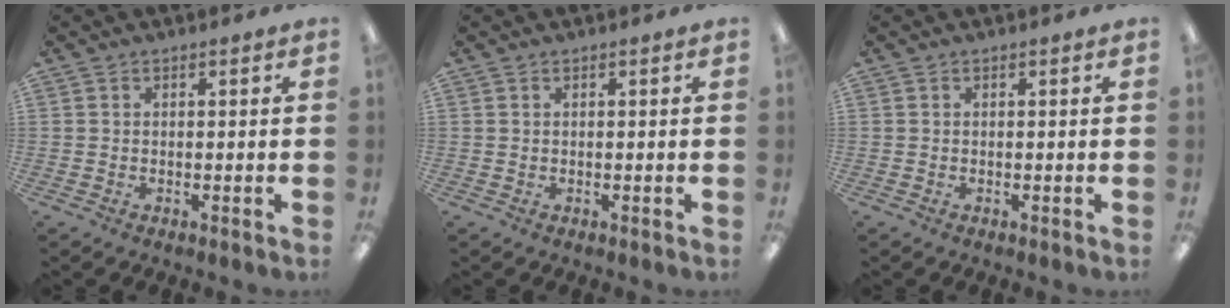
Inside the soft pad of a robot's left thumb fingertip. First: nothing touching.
{"total": 0.0}
{"total": 0.0}